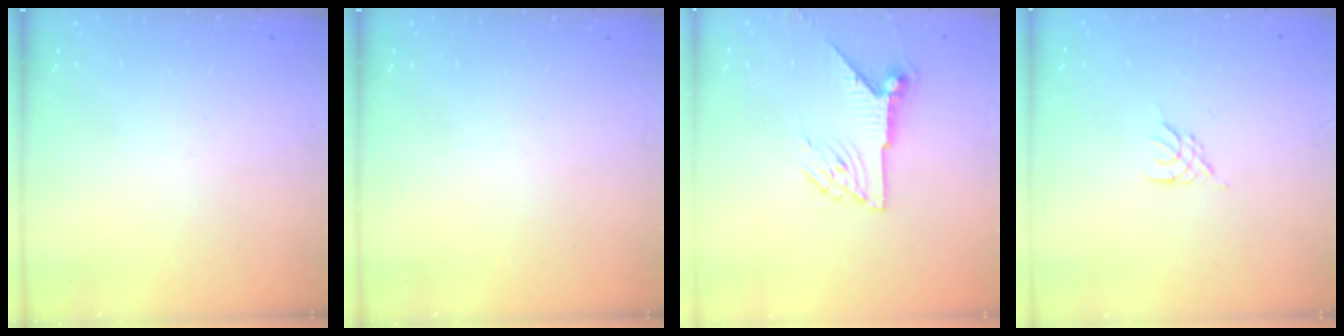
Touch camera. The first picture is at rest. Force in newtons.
{"total": 0.0}
{"total": 7.7, "press": 7.7, "slide": 0.3}
{"total": 2.4, "press": 2.3, "slide": 0.5}